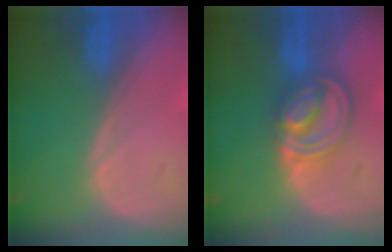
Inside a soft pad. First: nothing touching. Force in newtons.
{"total": 8.3, "press": 7.1, "slide": 4.4}